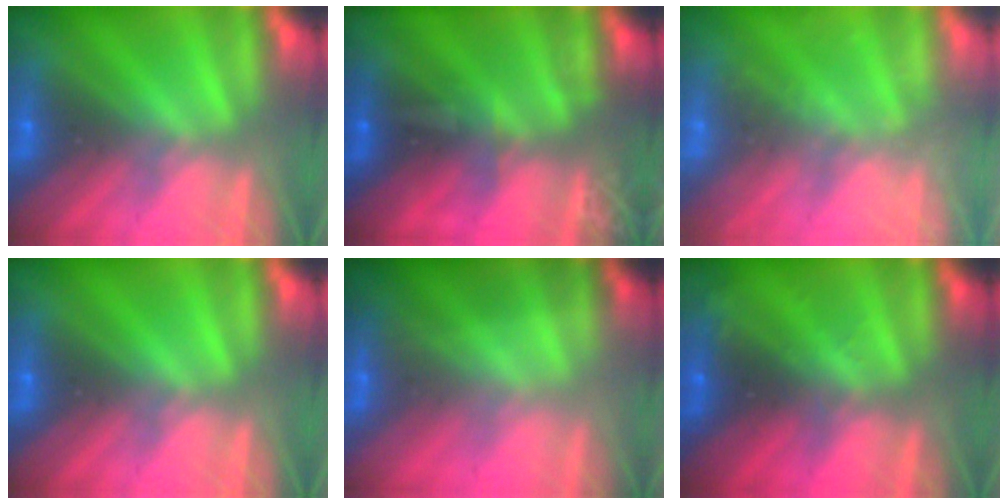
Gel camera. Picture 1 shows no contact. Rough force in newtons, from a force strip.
{"total": 3.0}
{"total": 1.9}
{"total": 0.0}
{"total": 1.6}
{"total": 2.7}